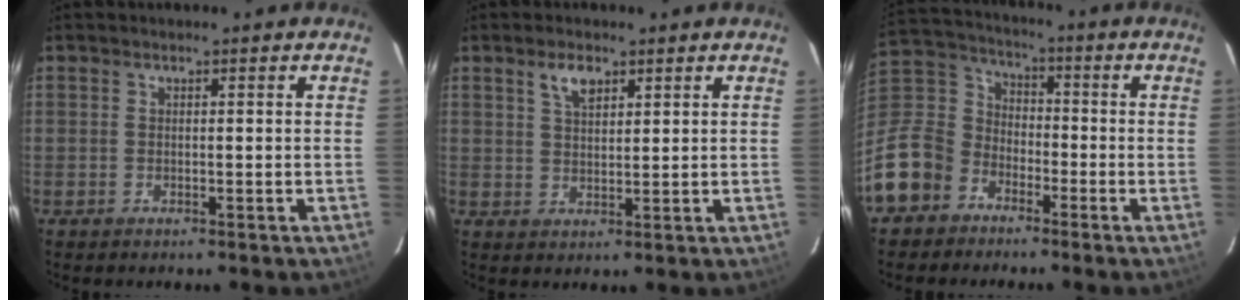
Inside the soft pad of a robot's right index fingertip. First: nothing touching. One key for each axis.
{"total": 4.0, "fx": 2.4, "fy": 1.9, "fz": 2.6, "tx": -0.046, "ty": 0.007, "tz": 0.045}
{"total": 15.6, "fx": -8.8, "fy": 12.0, "fz": 4.5, "tx": -0.139, "ty": 0.043, "tz": -0.166}